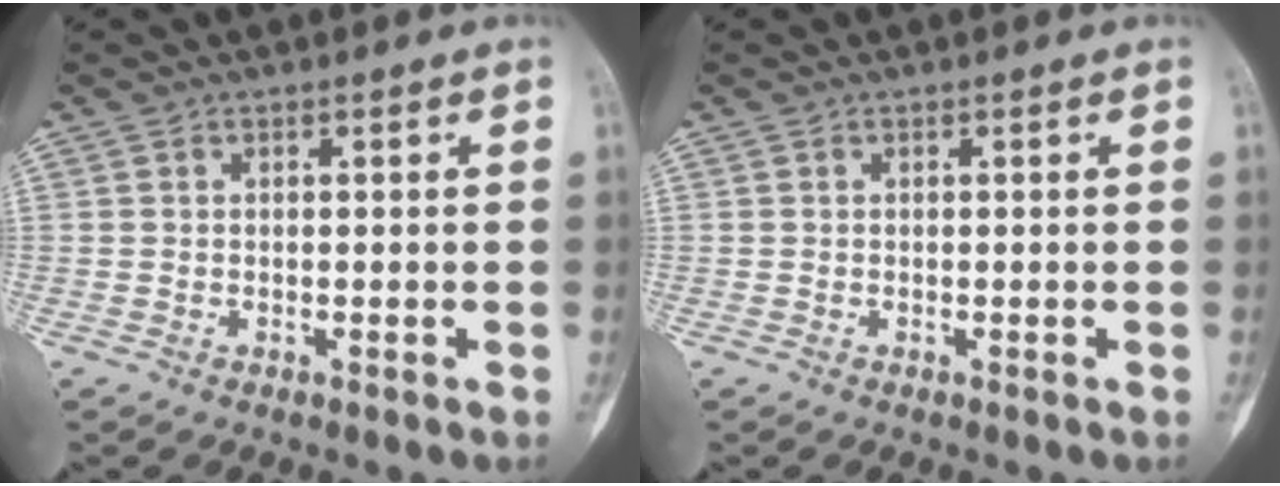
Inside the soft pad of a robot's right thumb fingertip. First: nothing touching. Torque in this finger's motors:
{"motor_torque": [0.58, 0.24, 0.21, 0.07, 0.11]}